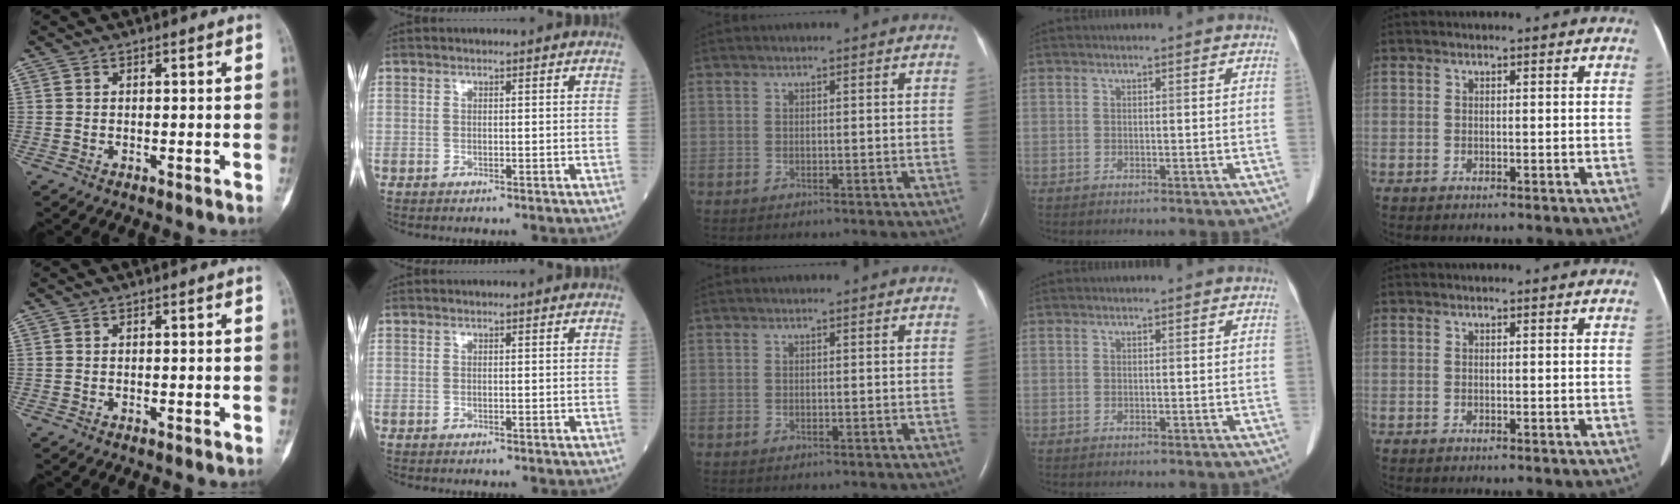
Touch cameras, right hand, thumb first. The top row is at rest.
{}